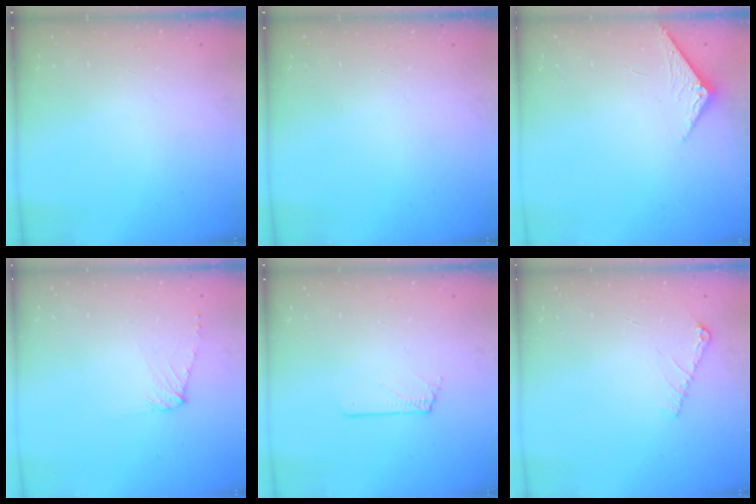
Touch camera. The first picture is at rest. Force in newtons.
{"total": 0.0}
{"total": 2.4, "press": 2.4, "slide": 0.3}
{"total": 5.6, "press": 5.6, "slide": 0.6}
{"total": 0.5, "press": 0.5, "slide": 0.1}
{"total": 6.0, "press": 6.0, "slide": 0.8}